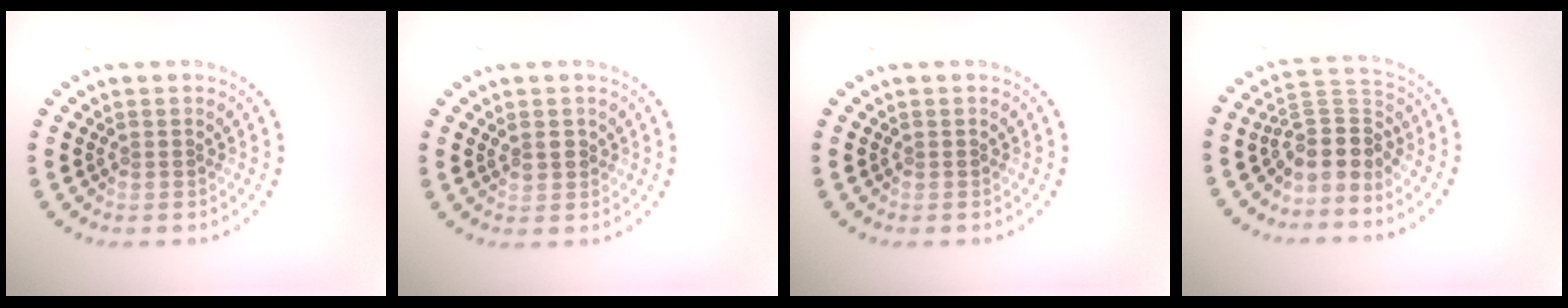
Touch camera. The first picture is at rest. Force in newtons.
{"total": 0.9, "press": 0.8, "slide": 0.4}
{"total": 0.0}
{"total": 3.9, "press": 2.8, "slide": 2.8}